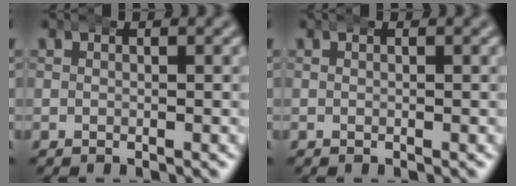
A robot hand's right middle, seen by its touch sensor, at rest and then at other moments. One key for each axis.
{"total": 0.0}